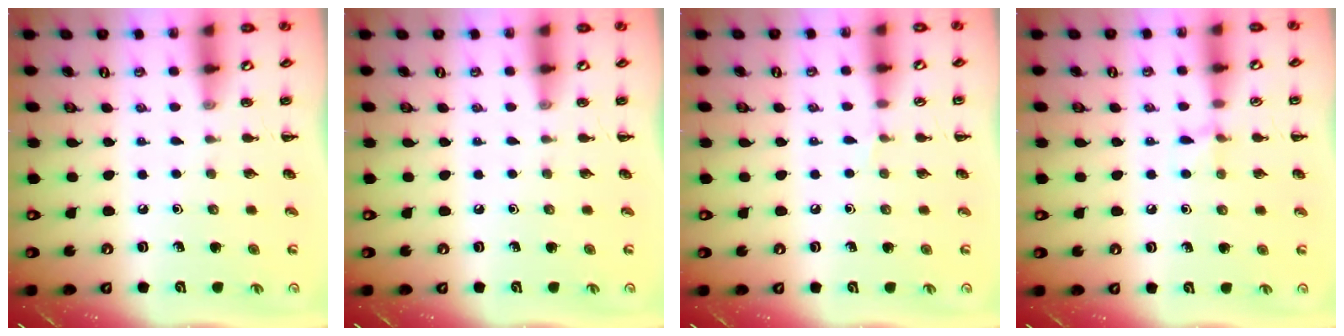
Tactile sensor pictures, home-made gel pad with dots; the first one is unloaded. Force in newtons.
{"total": 0.0}
{"total": 3.0, "press": 2.8, "slide": 1.1}
{"total": 5.4, "press": 5.1, "slide": 1.8}